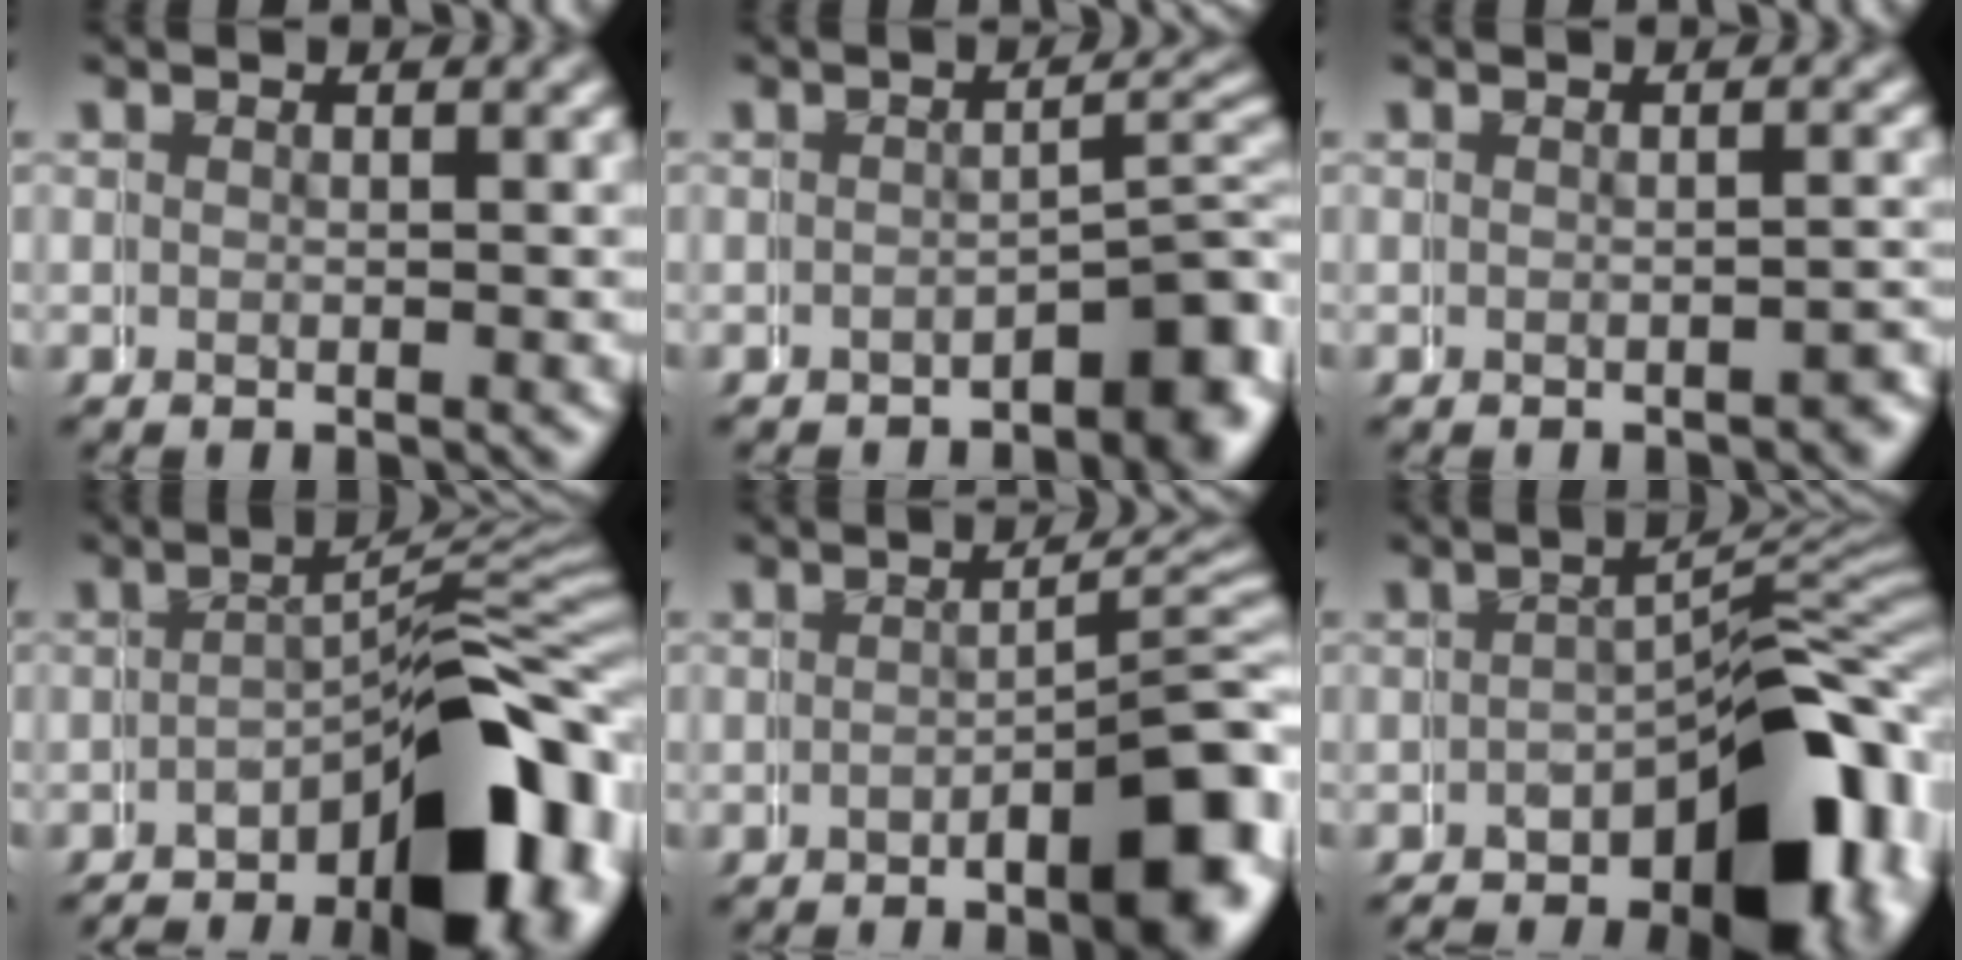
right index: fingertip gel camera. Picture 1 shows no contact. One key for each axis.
{"total": 4.7, "fx": -2.7, "fy": 1.4, "fz": 3.6, "tx": -0.030, "ty": 0.004, "tz": -0.041}
{"total": 1.3, "fx": -1.1, "fy": 0.4, "fz": 0.5, "tx": -0.002, "ty": 0.007, "tz": -0.020}
{"total": 12.6, "fx": -6.3, "fy": 5.3, "fz": 9.5, "tx": -0.113, "ty": 0.000, "tz": -0.087}
{"total": 7.9, "fx": -4.0, "fy": 2.2, "fz": 6.5, "tx": -0.063, "ty": 0.005, "tz": -0.058}
{"total": 11.5, "fx": -5.3, "fy": 5.4, "fz": 8.7, "tx": -0.103, "ty": 0.002, "tz": -0.074}